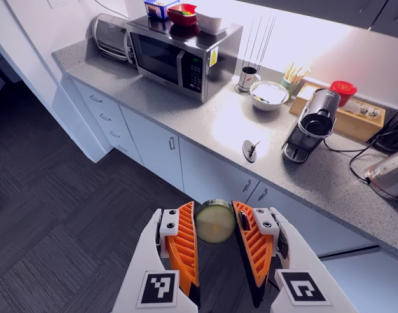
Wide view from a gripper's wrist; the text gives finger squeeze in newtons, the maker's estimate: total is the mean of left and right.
{"total": 10.1, "left": 10.6, "right": 9.6}